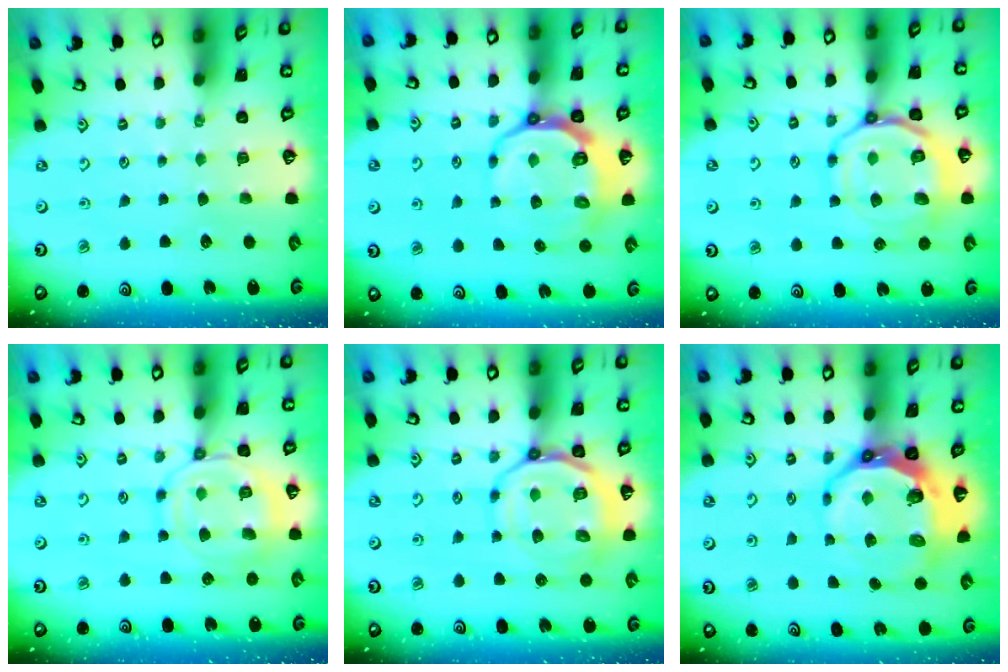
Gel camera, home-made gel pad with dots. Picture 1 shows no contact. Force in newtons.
{"total": 10.2, "press": 9.5, "slide": 3.7}
{"total": 14.9, "press": 14.8, "slide": 1.6}
{"total": 13.7, "press": 13.7, "slide": 1.3}
{"total": 14.0, "press": 13.9, "slide": 2.1}
{"total": 12.3, "press": 11.6, "slide": 4.2}